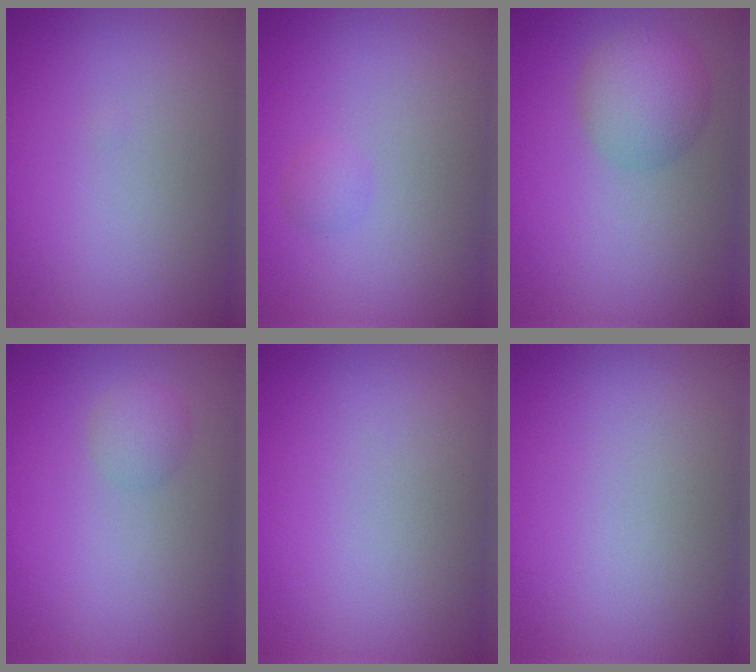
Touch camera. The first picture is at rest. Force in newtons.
{"total": 0.8, "press": 0.8, "slide": 0.0}
{"total": 3.5, "press": 3.5, "slide": 0.1}
{"total": 1.5, "press": 1.5, "slide": 0.0}
{"total": 0.0}
{"total": 0.0}